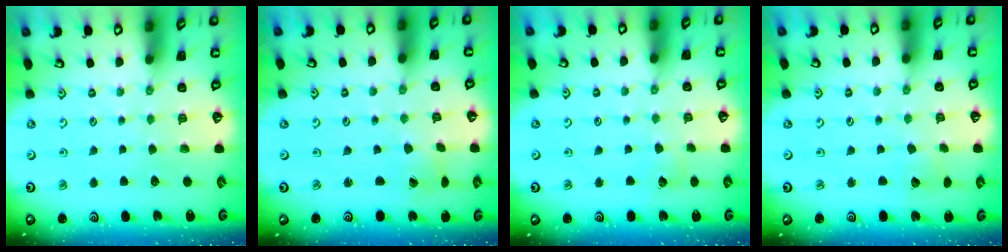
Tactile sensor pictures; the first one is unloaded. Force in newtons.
{"total": 0.8, "press": 0.8, "slide": 0.1}
{"total": 3.0, "press": 3.0, "slide": 0.3}
{"total": 5.2, "press": 5.1, "slide": 0.4}